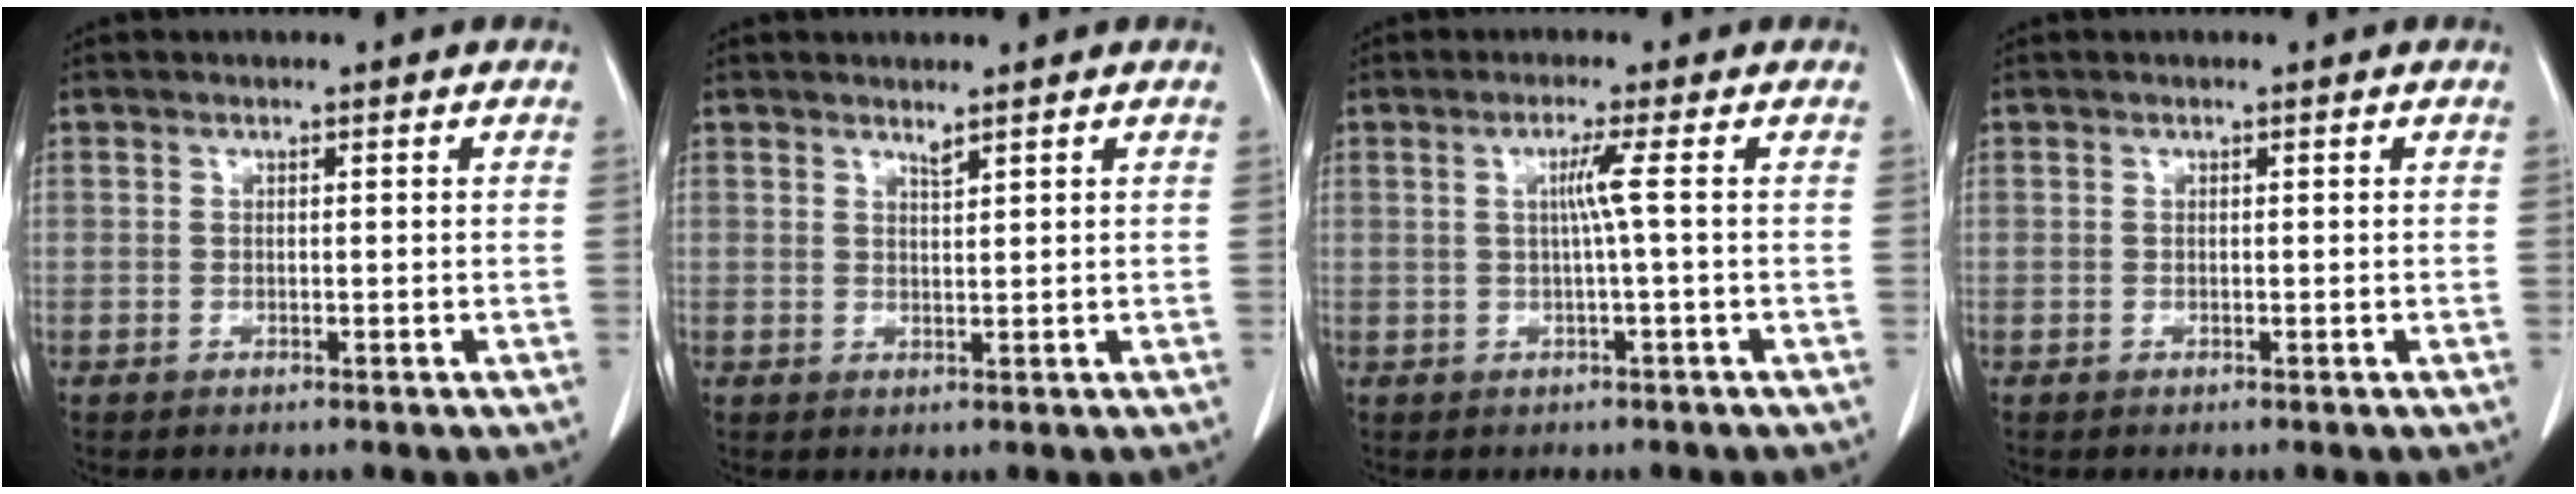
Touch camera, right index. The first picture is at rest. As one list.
[{"total": 1.0, "force": [0.9, -0.1, 0.4], "torque": [-0.009, -0.008, 0.018]}, {"total": 2.7, "force": [0.2, -1.0, 2.5], "torque": [-0.050, 0.000, 0.006]}, {"total": 0.0}]